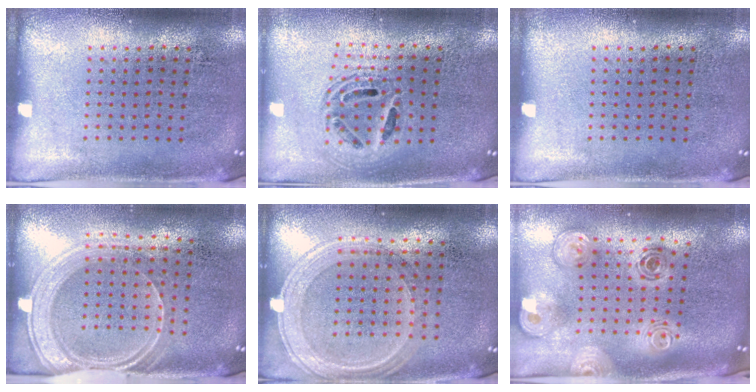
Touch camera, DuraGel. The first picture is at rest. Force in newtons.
{"total": 1.7, "press": 1.4, "slide": 1.0}
{"total": 0.0}
{"total": 1.8, "press": 1.5, "slide": 0.9}
{"total": 1.3, "press": 1.2, "slide": 0.4}
{"total": 2.1, "press": 1.8, "slide": 1.1}